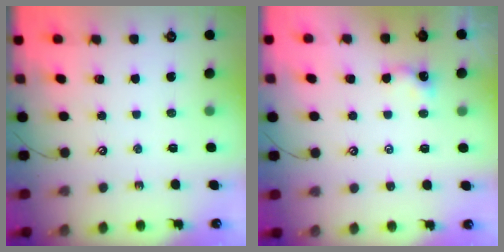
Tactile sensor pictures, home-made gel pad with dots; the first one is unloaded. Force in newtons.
{"total": 1.6, "press": 1.5, "slide": 0.5}